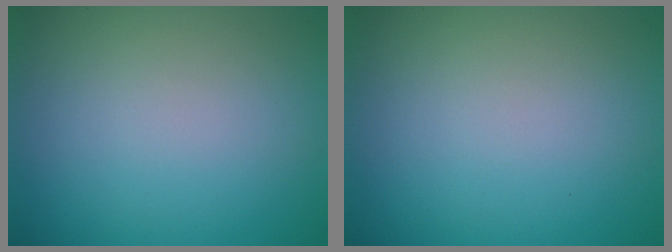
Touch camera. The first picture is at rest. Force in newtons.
{"total": 0.0}